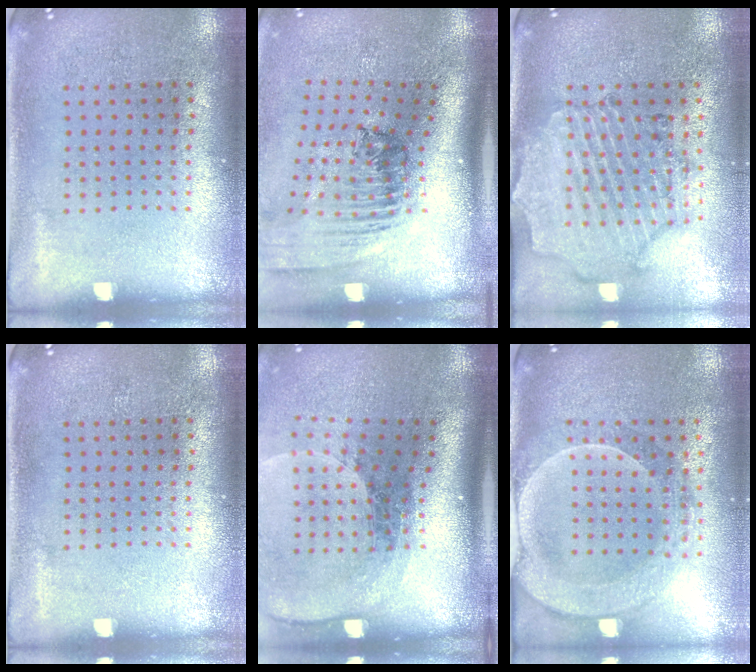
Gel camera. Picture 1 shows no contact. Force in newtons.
{"total": 2.4, "press": 1.7, "slide": 1.7}
{"total": 1.7, "press": 1.7, "slide": 0.3}
{"total": 0.0}
{"total": 2.4, "press": 1.7, "slide": 1.7}
{"total": 2.2, "press": 2.1, "slide": 0.8}